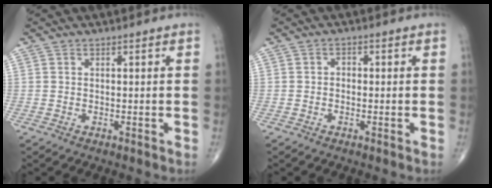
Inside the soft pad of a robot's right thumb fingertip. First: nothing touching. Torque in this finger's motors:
{"motor_torque": [-0.42, -0.23, 0.14, 0.10, 0.04]}